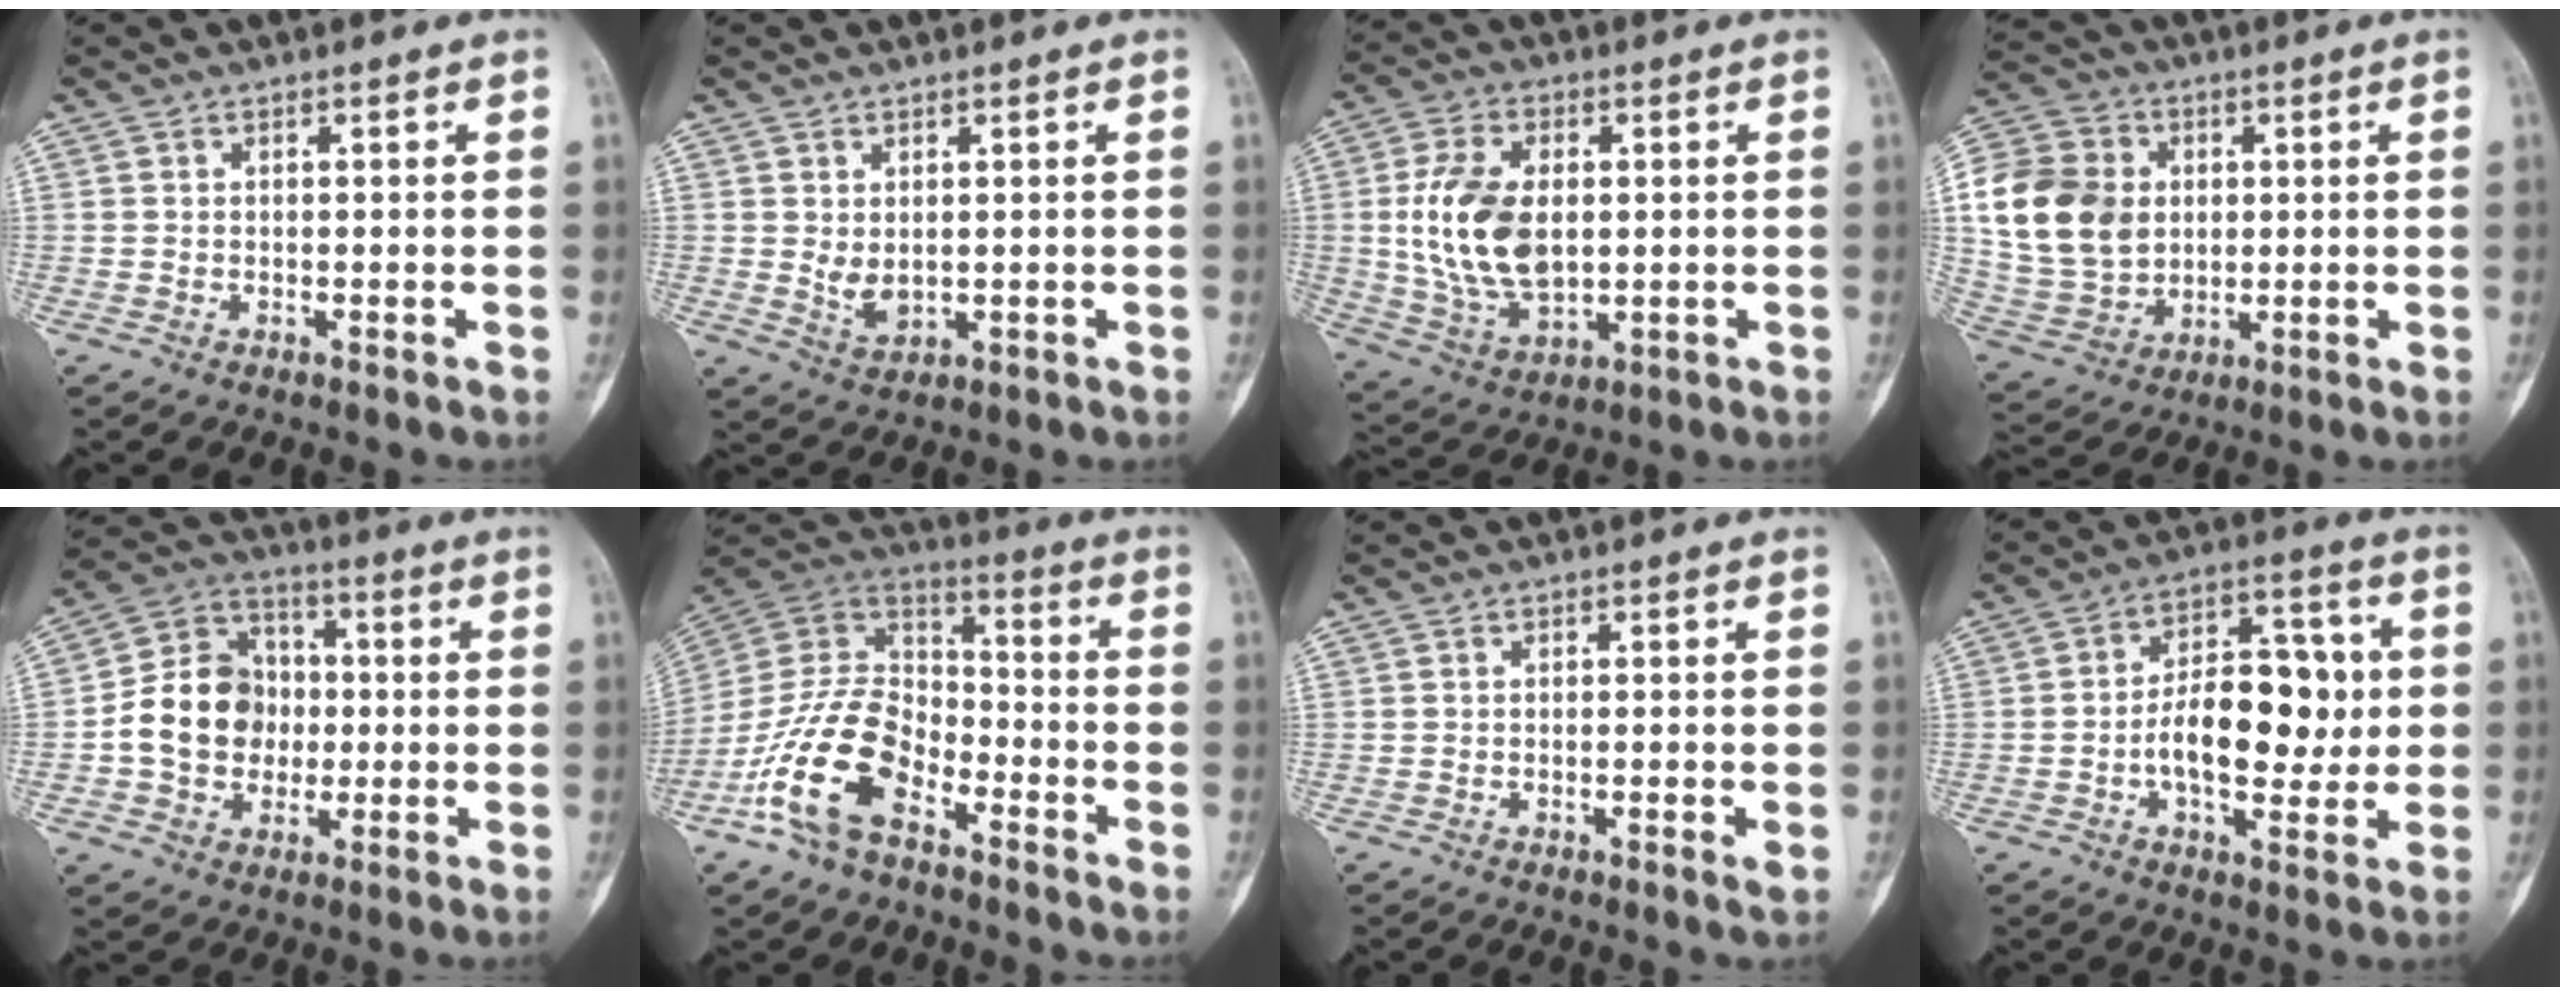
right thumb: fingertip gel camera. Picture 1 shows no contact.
{"total": 3.2, "force": [0.5, 2.0, 2.5], "torque": [-0.034, -0.011, 0.019]}
{"total": 15.0, "force": [0.9, 9.2, 11.8], "torque": [-0.217, -0.006, 0.025]}
{"total": 18.2, "force": [2.2, 14.7, 10.6], "torque": [-0.190, 0.008, 0.047]}
{"total": 13.6, "force": [-1.2, 11.5, 7.3], "torque": [-0.099, 0.030, -0.027]}
{"total": 17.0, "force": [-8.8, 9.4, 11.0], "torque": [-0.206, 0.066, -0.175]}
{"total": 1.4, "force": [-0.4, 0.2, 1.4], "torque": [-0.025, -0.004, -0.009]}
{"total": 14.5, "force": [-0.7, 8.1, 12.0], "torque": [-0.153, 0.025, -0.014]}